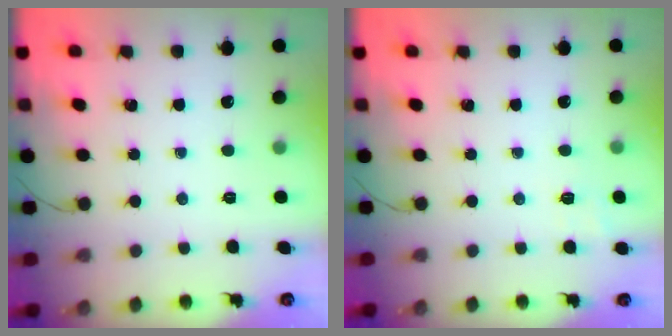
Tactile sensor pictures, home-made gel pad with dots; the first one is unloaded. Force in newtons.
{"total": 5.5, "press": 5.2, "slide": 2.0}